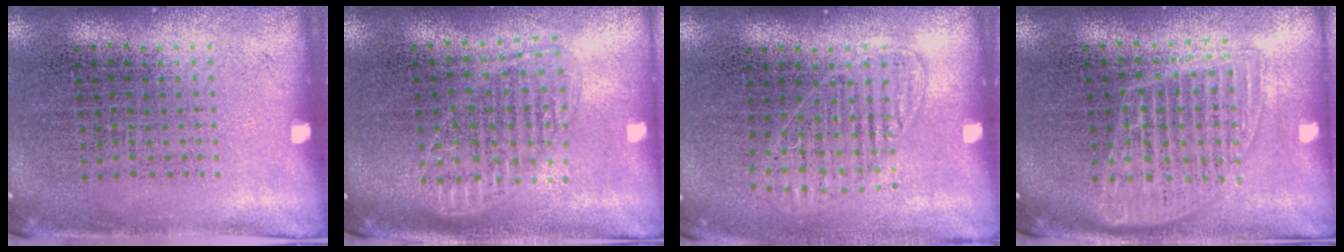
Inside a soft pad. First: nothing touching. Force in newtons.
{"total": 1.6, "press": 1.3, "slide": 0.8}
{"total": 1.4, "press": 1.2, "slide": 0.7}
{"total": 1.4, "press": 1.3, "slide": 0.6}